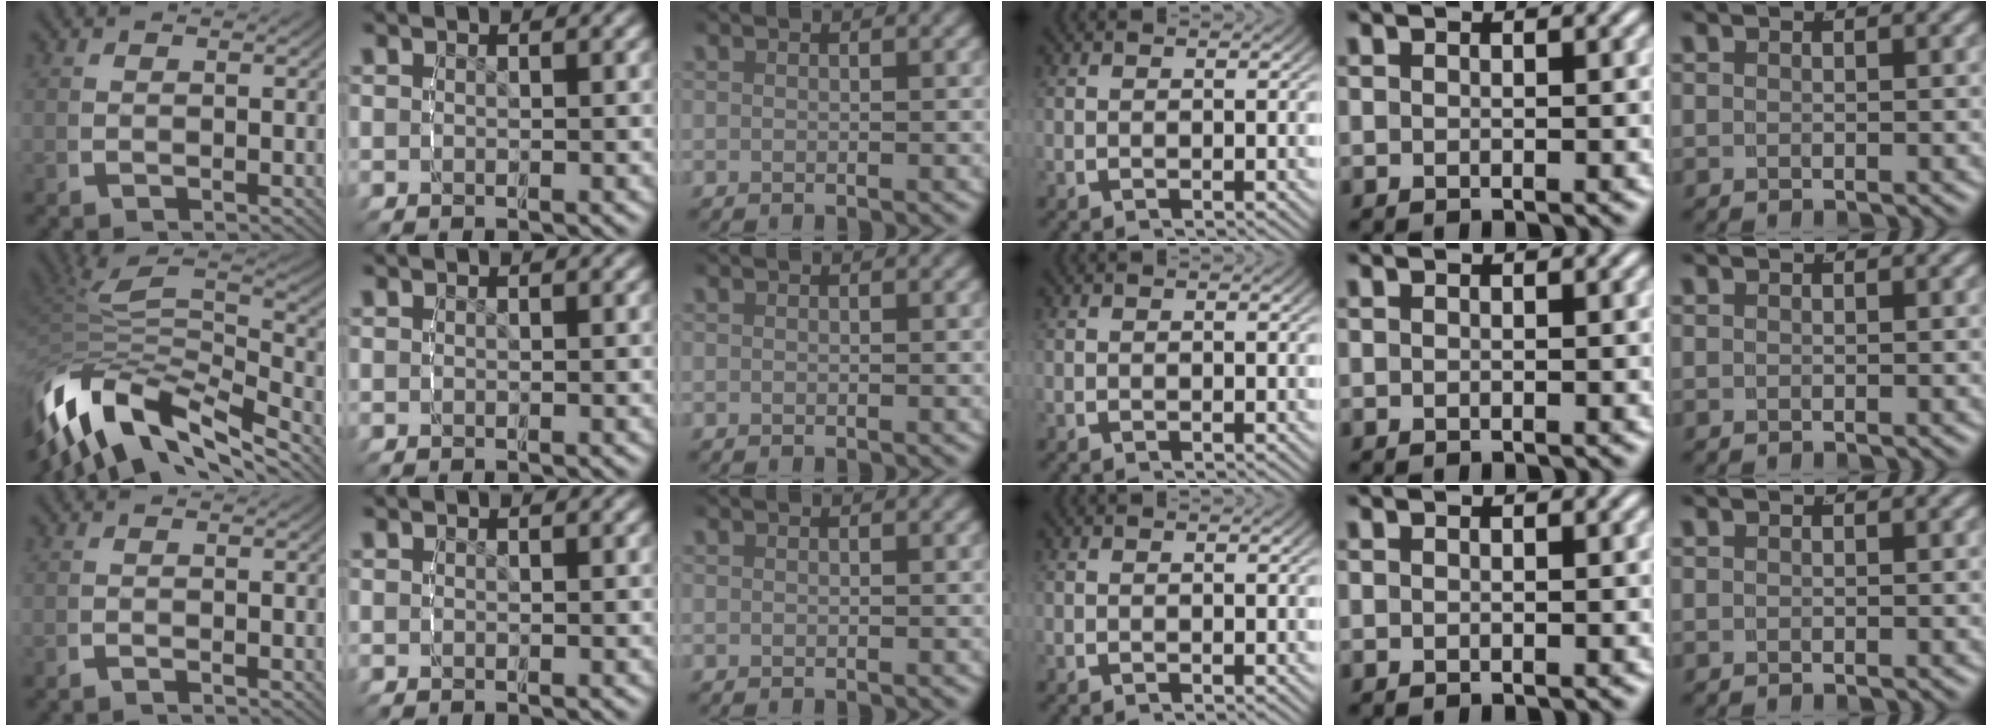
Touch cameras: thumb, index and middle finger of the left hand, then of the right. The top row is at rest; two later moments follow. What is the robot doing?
{"motion": "lift_and_place", "object": "lipstick"}